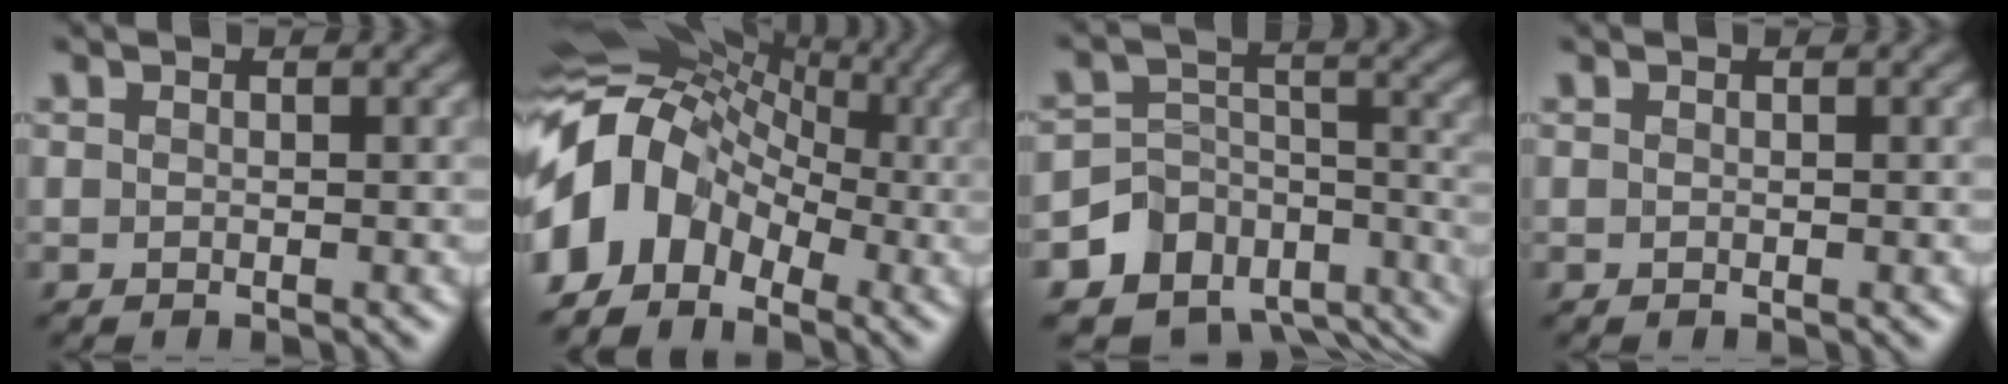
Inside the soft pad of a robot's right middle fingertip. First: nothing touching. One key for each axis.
{"total": 10.0, "fx": -2.6, "fy": 7.5, "fz": 6.0, "tx": -0.113, "ty": 0.016, "tz": -0.068}
{"total": 11.4, "fx": -8.0, "fy": 7.8, "fz": 2.3, "tx": -0.054, "ty": -0.005, "tz": -0.116}
{"total": 0.0}